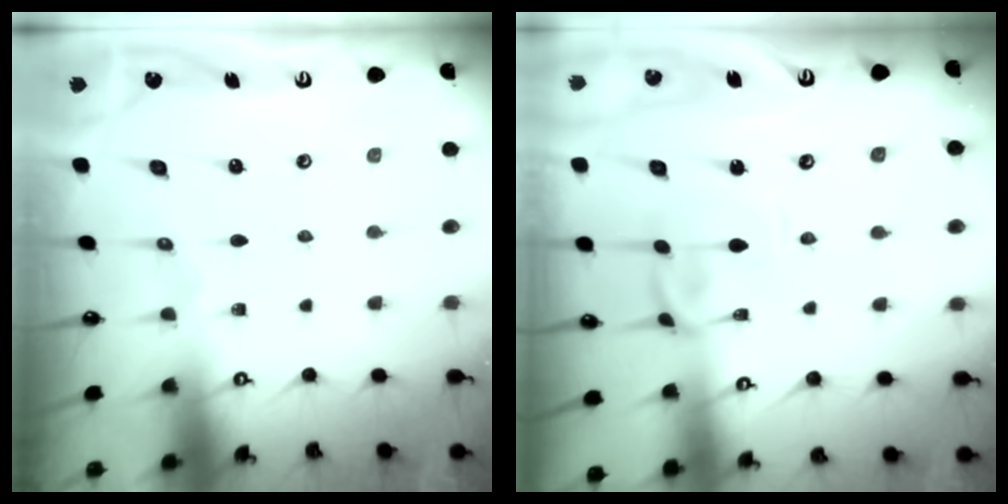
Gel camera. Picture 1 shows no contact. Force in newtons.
{"total": 0.8, "press": 0.4, "slide": 0.6}